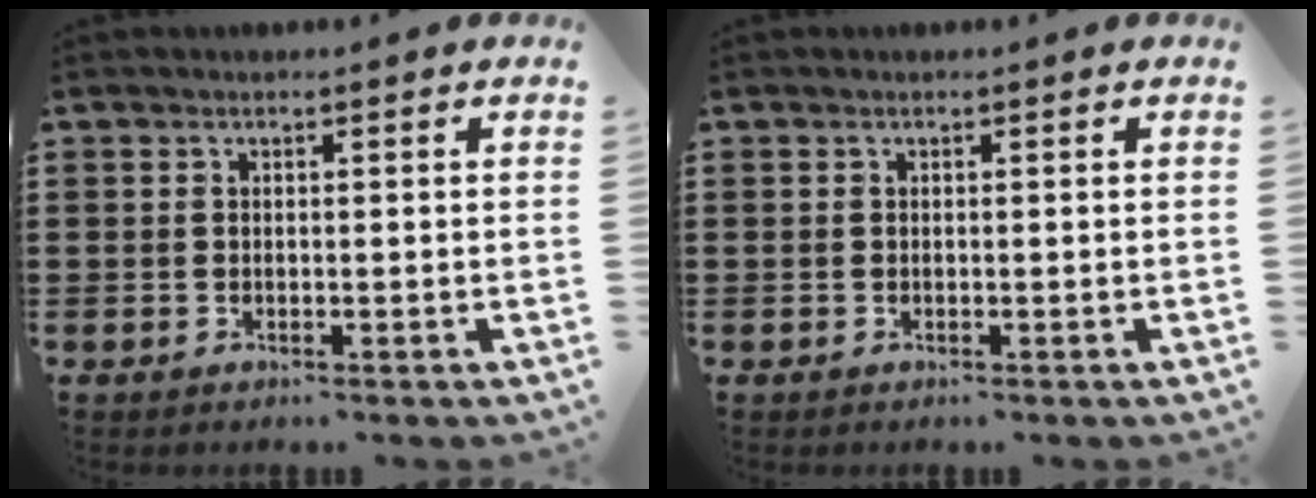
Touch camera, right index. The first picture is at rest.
{"total": 0.0}